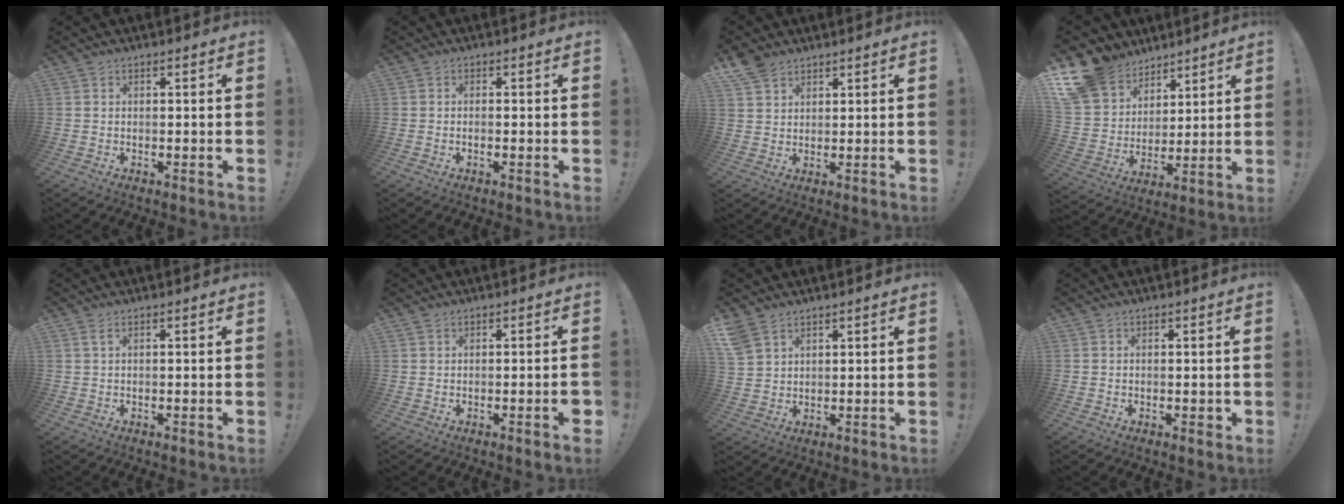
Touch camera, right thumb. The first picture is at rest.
{"total": 1.1, "force": [-0.6, 0.1, 0.9], "torque": [-0.014, 0.000, -0.010]}
{"total": 5.5, "force": [4.2, 3.0, 1.9], "torque": [-0.034, -0.019, 0.080]}
{"total": 15.3, "force": [10.2, 10.4, 4.6], "torque": [-0.092, -0.070, 0.211]}
{"total": 1.7, "force": [0.7, 0.1, 1.5], "torque": [-0.033, 0.001, 0.013]}
{"total": 1.8, "force": [-0.7, 0.1, 1.7], "torque": [-0.026, 0.002, -0.012]}
{"total": 5.4, "force": [3.9, 3.0, 2.3], "torque": [-0.046, -0.013, 0.080]}
{"total": 1.0, "force": [0.1, 0.8, 0.6], "torque": [-0.001, 0.001, 0.000]}